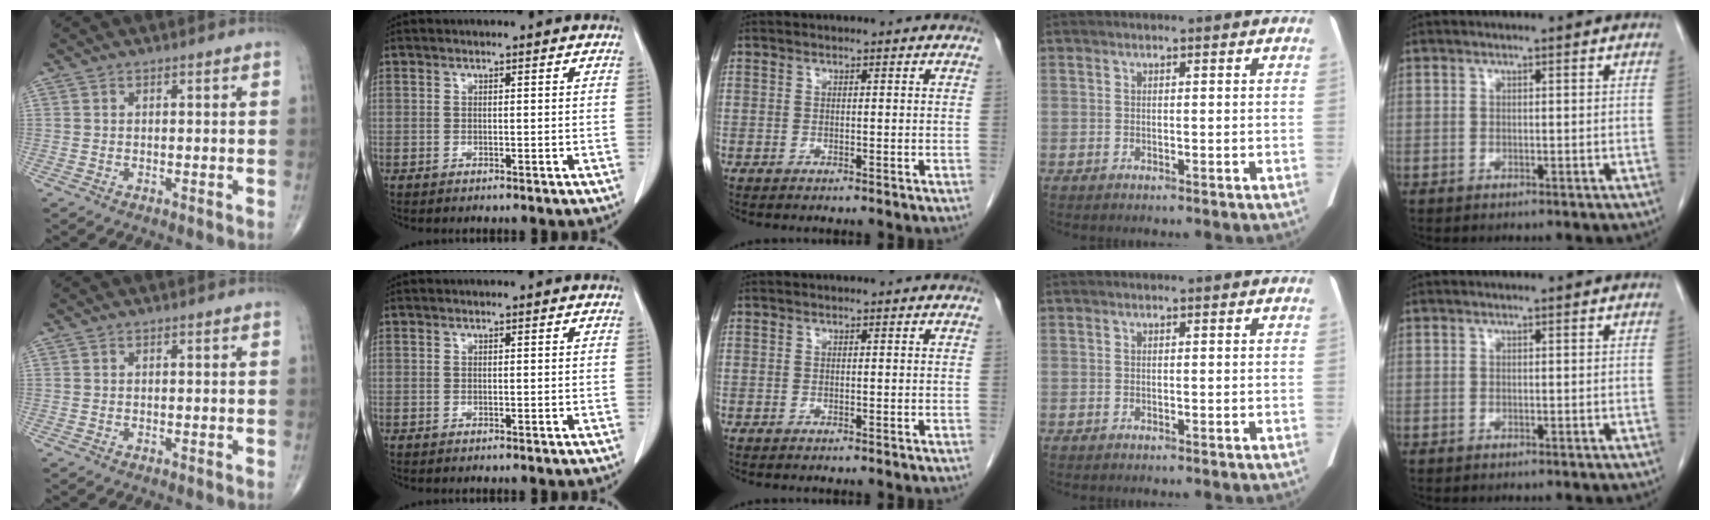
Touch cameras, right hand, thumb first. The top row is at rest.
{}